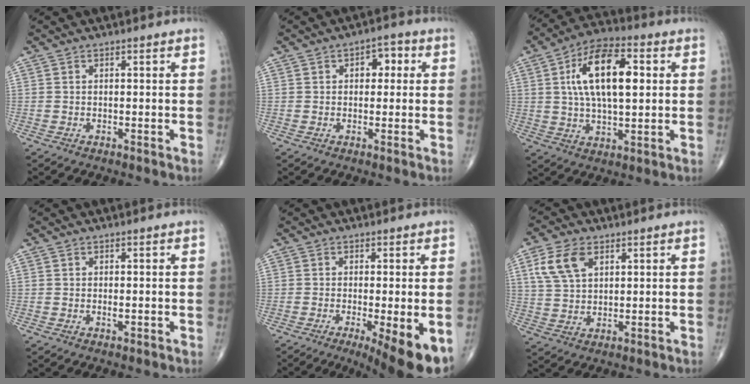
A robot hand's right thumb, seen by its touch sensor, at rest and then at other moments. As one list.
[{"total": 4.3, "force": [0.9, 2.9, 3.1], "torque": [-0.018, 0.009, 0.006]}, {"total": 15.0, "force": [2.9, 6.9, 12.9], "torque": [-0.212, 0.010, 0.046]}, {"total": 0.9, "force": [-0.2, 0.4, 0.7], "torque": [-0.012, -0.001, -0.004]}, {"total": 11.6, "force": [-4.7, 2.9, 10.2], "torque": [-0.124, -0.019, -0.066]}, {"total": 8.0, "force": [3.3, 4.8, 5.5], "torque": [-0.107, -0.002, 0.068]}]